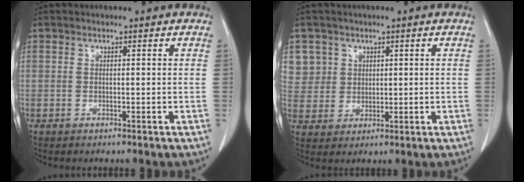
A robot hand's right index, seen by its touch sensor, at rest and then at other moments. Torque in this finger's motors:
{"motor_torque": [-0.09, 0.17, 0.02, 0.00]}